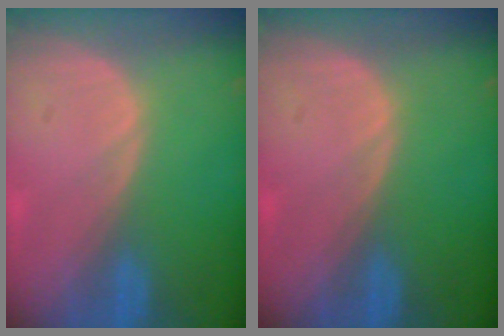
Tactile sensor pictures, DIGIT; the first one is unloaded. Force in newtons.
{"total": 0.0}